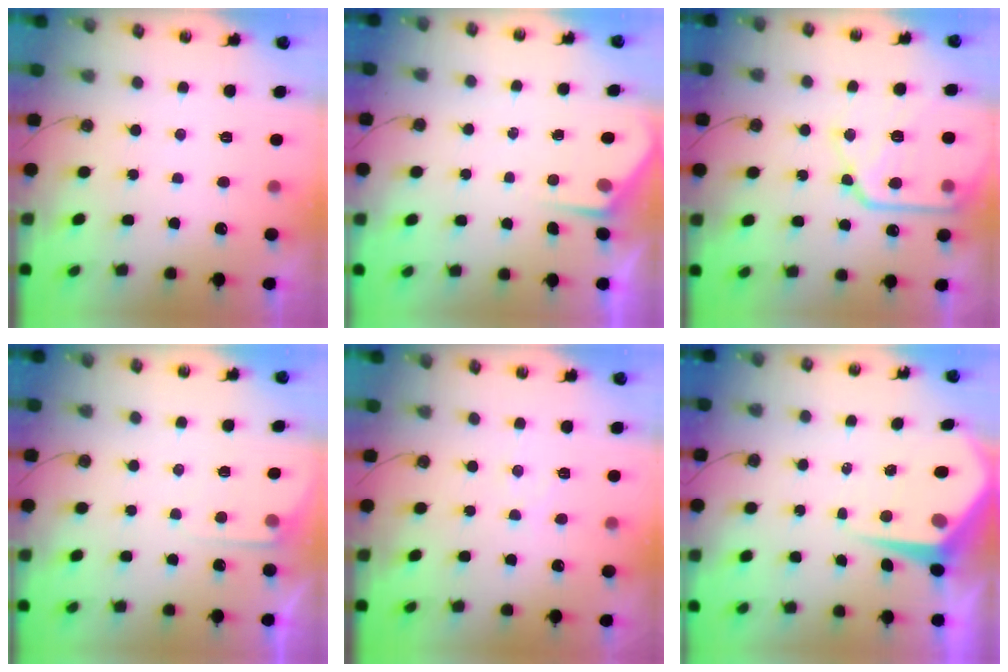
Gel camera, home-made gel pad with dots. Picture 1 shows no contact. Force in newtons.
{"total": 2.5, "press": 2.5, "slide": 0.4}
{"total": 16.6, "press": 16.6, "slide": 0.8}
{"total": 4.5, "press": 4.4, "slide": 0.6}
{"total": 4.3, "press": 4.3, "slide": 0.5}
{"total": 8.0, "press": 8.0, "slide": 0.7}